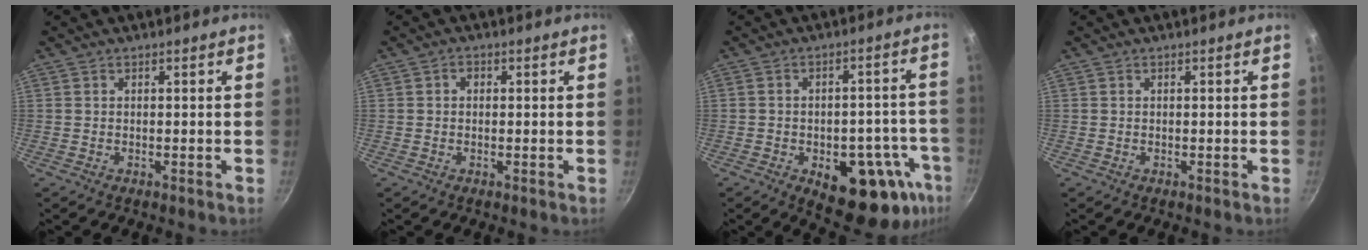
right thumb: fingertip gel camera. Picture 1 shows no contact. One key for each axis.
{"total": 1.5, "fx": 0.2, "fy": 1.2, "fz": 0.8, "tx": -0.011, "ty": 0.003, "tz": 0.000}
{"total": 18.0, "fx": -7.6, "fy": 9.5, "fz": 13.3, "tx": -0.104, "ty": 0.022, "tz": -0.094}
{"total": 0.0}